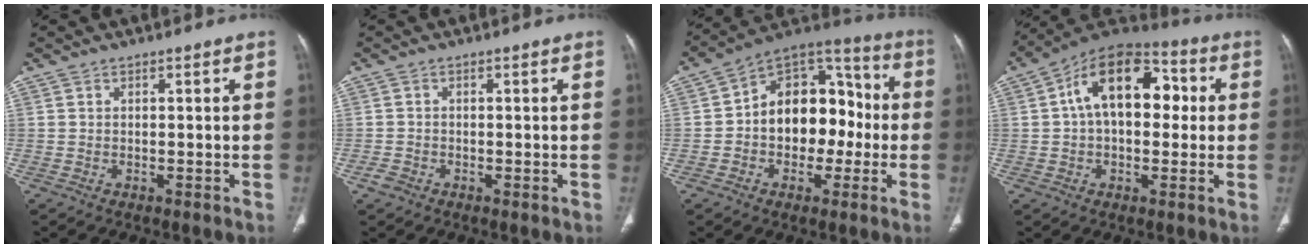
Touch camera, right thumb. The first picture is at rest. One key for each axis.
{"total": 1.6, "fx": -0.8, "fy": 1.2, "fz": 0.7, "tx": -0.011, "ty": 0.001, "tz": -0.017}
{"total": 17.3, "fx": -1.4, "fy": 12.0, "fz": 12.3, "tx": -0.135, "ty": 0.052, "tz": -0.032}
{"total": 16.7, "fx": 2.7, "fy": 10.3, "fz": 12.9, "tx": -0.169, "ty": 0.036, "tz": 0.033}